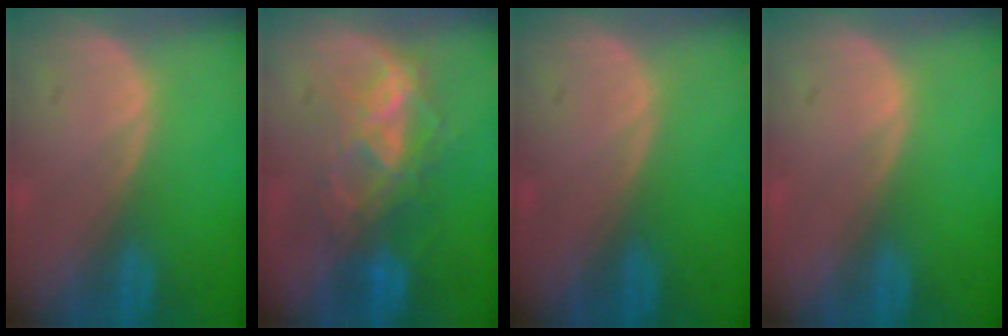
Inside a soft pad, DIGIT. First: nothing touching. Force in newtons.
{"total": 6.8, "press": 6.7, "slide": 1.5}
{"total": 0.0}
{"total": 0.0}